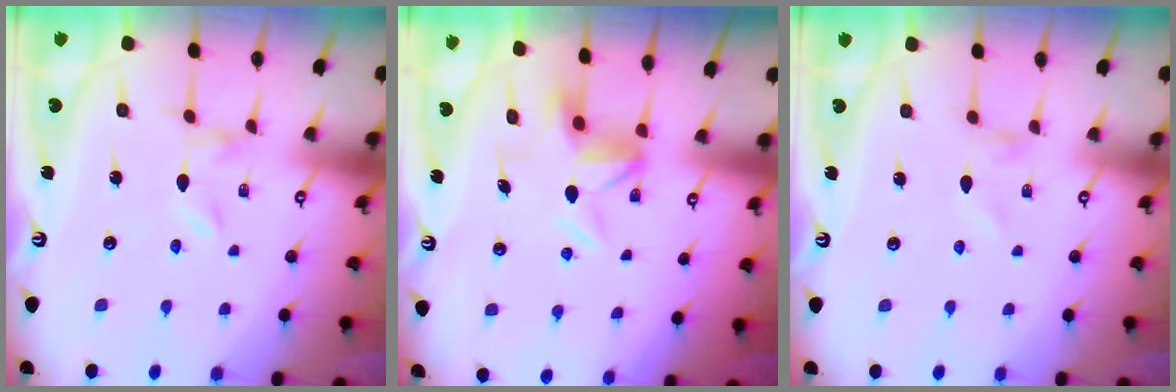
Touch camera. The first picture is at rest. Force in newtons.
{"total": 5.9, "press": 5.9, "slide": 0.4}
{"total": 2.3, "press": 2.3, "slide": 0.3}